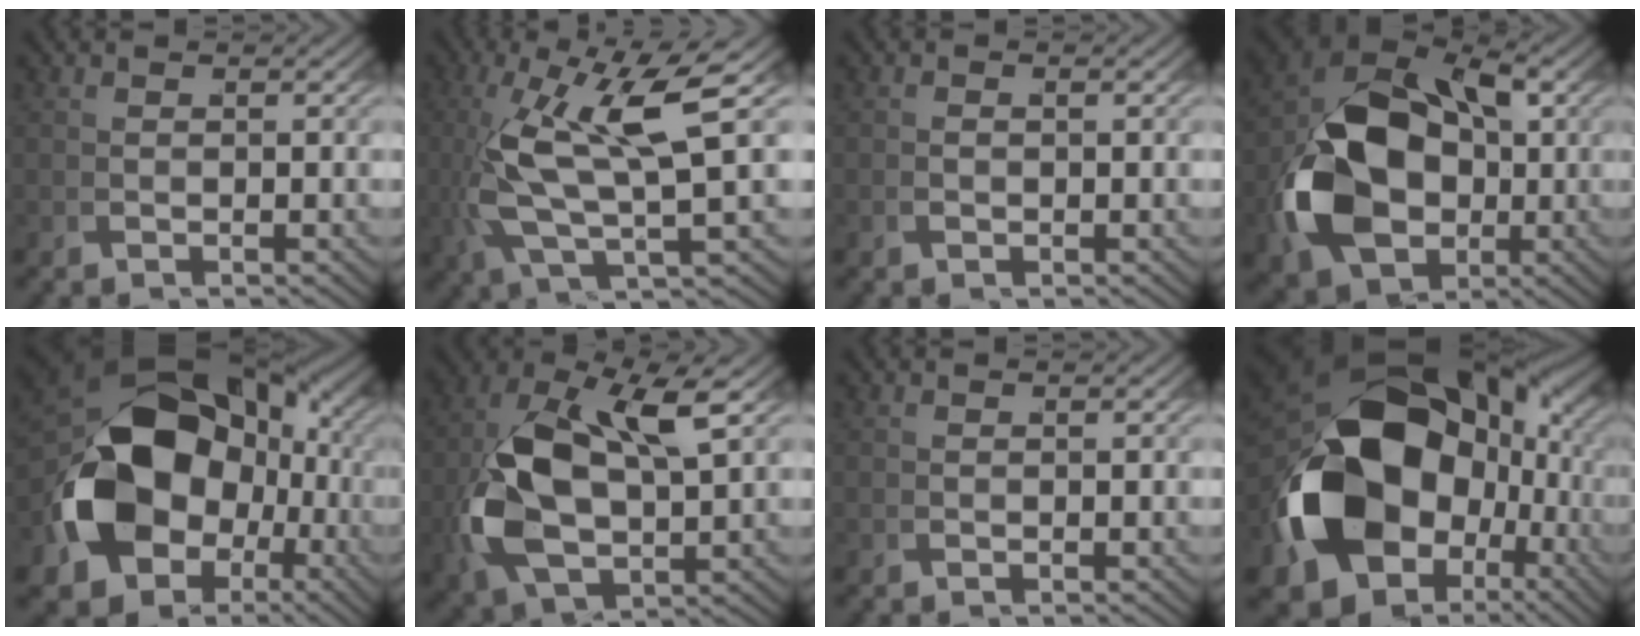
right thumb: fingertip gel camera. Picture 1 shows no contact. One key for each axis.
{"total": 10.1, "fx": 0.4, "fy": 4.3, "fz": 9.2, "tx": -0.196, "ty": -0.014, "tz": 0.017}
{"total": 0.7, "fx": -0.3, "fy": 0.5, "fz": 0.4, "tx": -0.011, "ty": -0.002, "tz": -0.005}
{"total": 16.5, "fx": -1.3, "fy": 11.5, "fz": 11.8, "tx": -0.280, "ty": -0.040, "tz": -0.003}
{"total": 18.7, "fx": -1.9, "fy": 13.2, "fz": 13.1, "tx": -0.270, "ty": -0.054, "tz": -0.009}
{"total": 12.2, "fx": 0.3, "fy": 7.4, "fz": 9.7, "tx": -0.243, "ty": -0.027, "tz": 0.025}
{"total": 0.0}
{"total": 23.7, "fx": -2.1, "fy": 15.5, "fz": 17.8, "tx": -0.346, "ty": -0.064, "tz": -0.007}